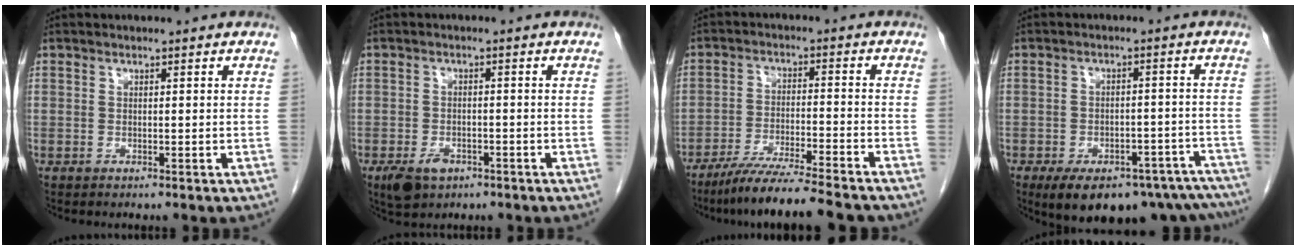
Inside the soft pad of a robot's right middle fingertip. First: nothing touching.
{"total": 4.5, "force": [-2.6, 2.6, 2.6], "torque": [-0.049, -0.003, -0.036]}
{"total": 11.9, "force": [-10.2, -0.3, 6.0], "torque": [-0.092, -0.025, -0.168]}
{"total": 19.6, "force": [-15.3, 8.5, 8.9], "torque": [-0.095, 0.016, -0.181]}